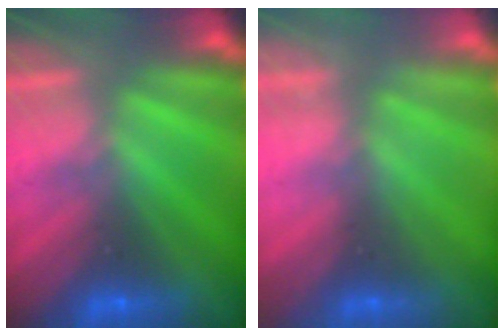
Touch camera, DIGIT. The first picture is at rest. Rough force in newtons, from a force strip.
{"total": 2.2}